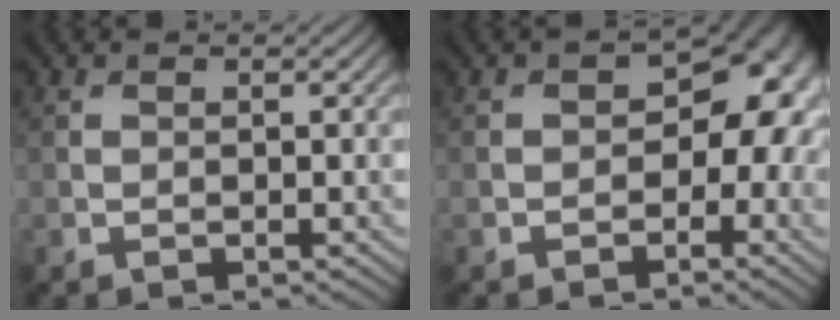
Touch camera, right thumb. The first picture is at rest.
{"total": 8.6, "force": [-0.9, 5.9, 6.2], "torque": [-0.050, -0.020, -0.006]}